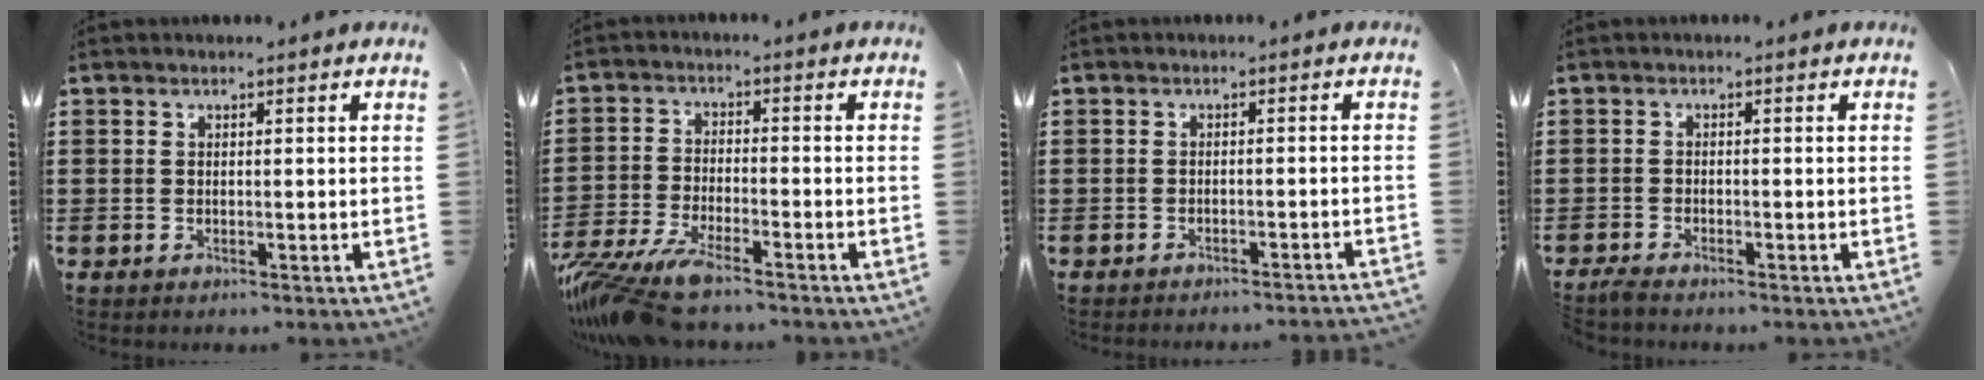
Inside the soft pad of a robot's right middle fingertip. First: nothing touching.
{"total": 8.0, "force": [-6.8, 1.3, 4.0], "torque": [-0.102, -0.007, -0.135]}
{"total": 1.5, "force": [-1.4, -0.3, 0.2], "torque": [-0.005, 0.004, -0.029]}
{"total": 1.4, "force": [-1.3, 0.0, 0.7], "torque": [-0.020, -0.004, -0.026]}